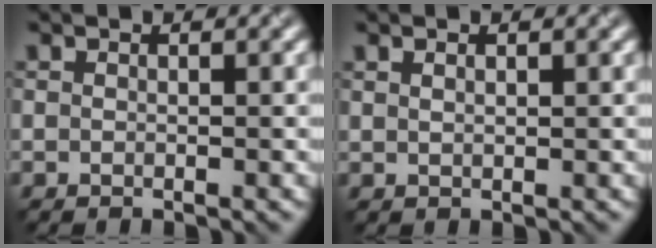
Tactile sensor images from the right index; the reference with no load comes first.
{"total": 0.7, "force": [0.5, 0.3, 0.5], "torque": [-0.010, 0.000, 0.011]}